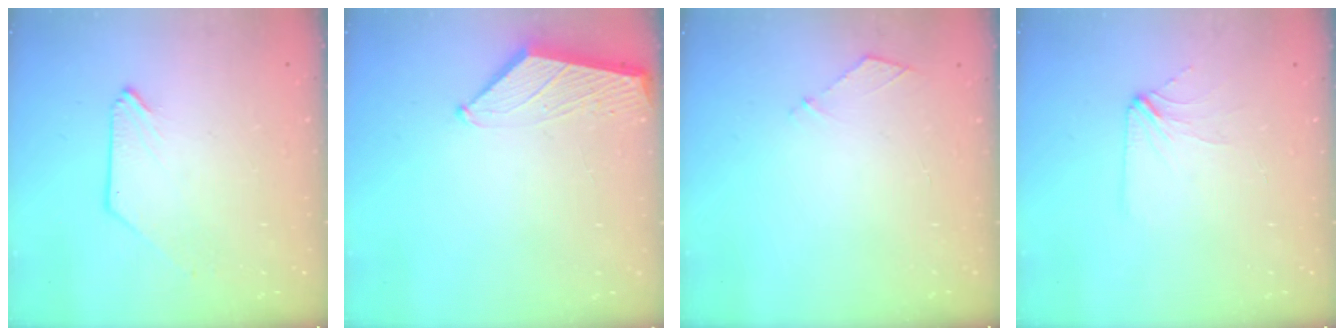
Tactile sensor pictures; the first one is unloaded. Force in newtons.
{"total": 1.5, "press": 1.4, "slide": 0.2}
{"total": 5.1, "press": 5.1, "slide": 0.8}
{"total": 2.8, "press": 2.8, "slide": 0.4}